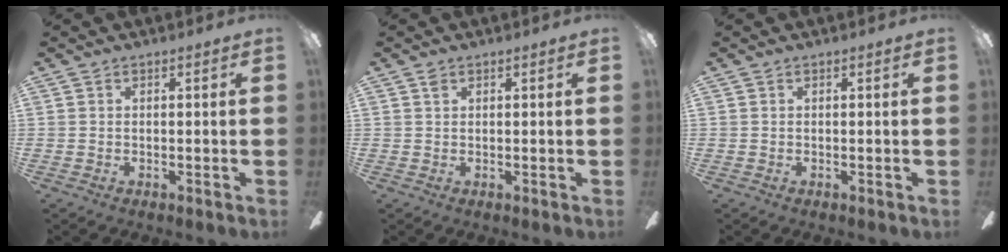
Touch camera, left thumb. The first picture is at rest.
{"total": 0.8, "force": [0.5, 0.5, 0.4], "torque": [-0.011, 0.002, 0.009]}
{"total": 0.0}